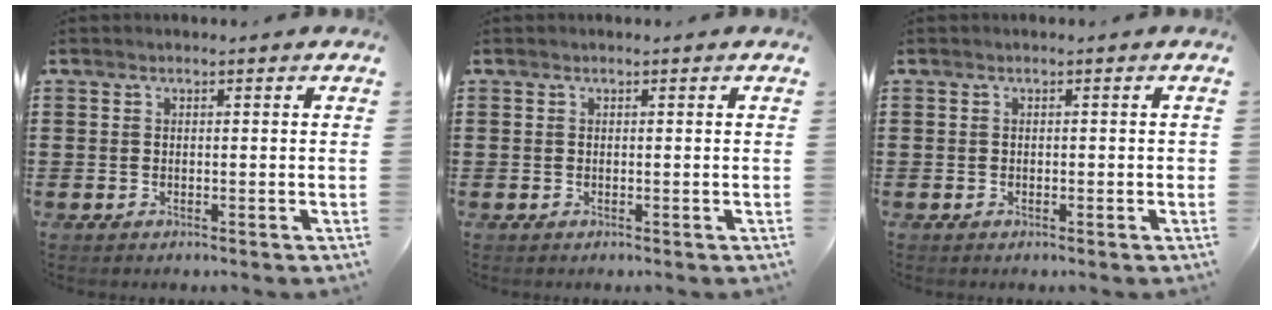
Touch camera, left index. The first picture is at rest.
{"total": 0.0}
{"total": 0.5, "force": [-0.3, 0.3, 0.3], "torque": [-0.007, -0.001, -0.005]}